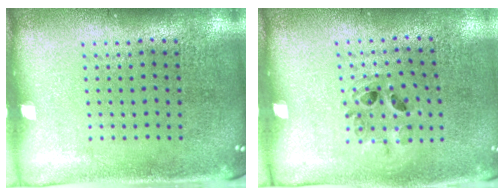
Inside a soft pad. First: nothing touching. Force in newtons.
{"total": 0.9, "press": 0.9, "slide": 0.3}